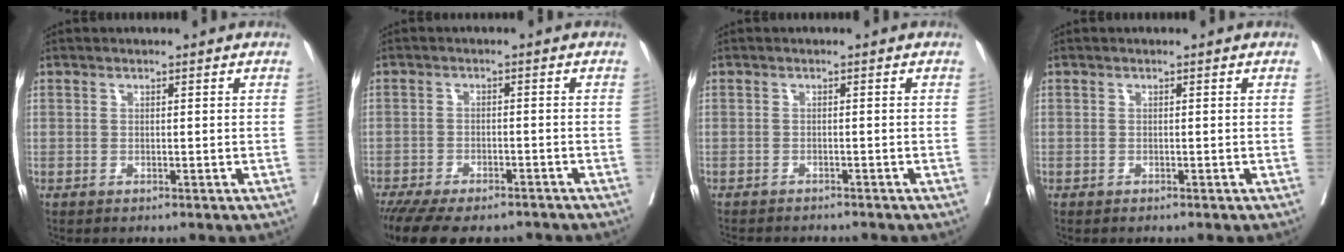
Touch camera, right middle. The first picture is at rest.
{"total": 13.0, "force": [-10.7, 4.2, 6.0], "torque": [-0.126, -0.015, -0.152]}
{"total": 6.1, "force": [-5.7, 1.2, 2.0], "torque": [-0.026, -0.006, -0.076]}
{"total": 0.0}